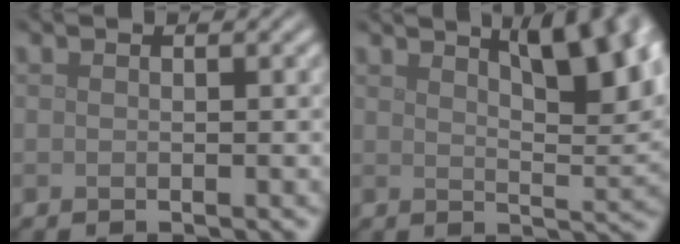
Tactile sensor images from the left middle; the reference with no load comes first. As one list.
[{"total": 8.2, "force": [4.5, 2.6, 6.4], "torque": [-0.070, 0.019, 0.064]}]